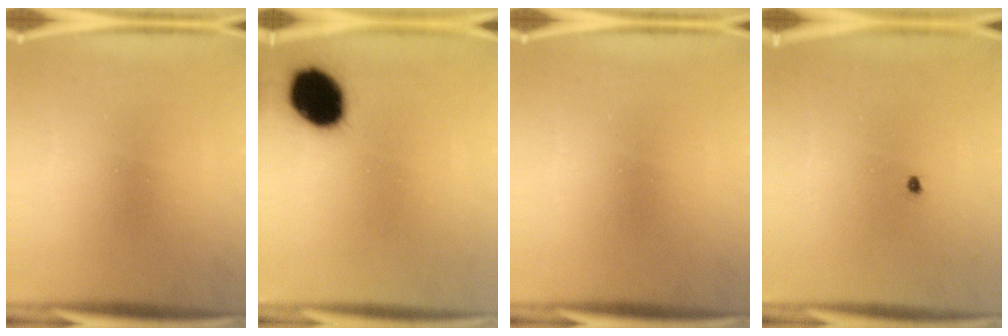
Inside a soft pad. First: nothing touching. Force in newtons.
{"total": 14.5}
{"total": 0.0}
{"total": 0.6}